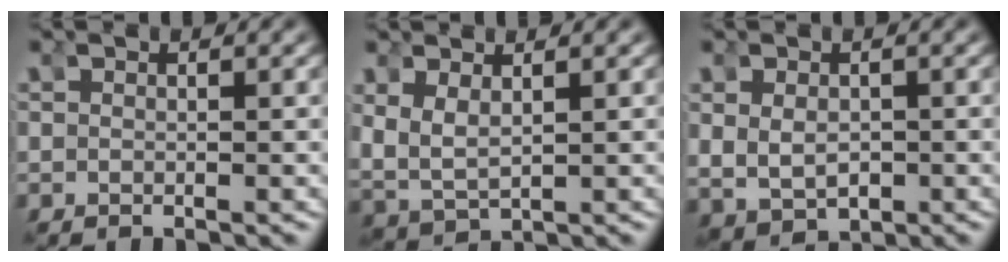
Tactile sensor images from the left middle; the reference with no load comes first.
{"total": 3.2, "force": [1.6, 2.7, 0.7], "torque": [-0.062, -0.006, 0.030]}
{"total": 3.0, "force": [-0.2, 3.0, 0.0], "torque": [-0.019, -0.016, 0.005]}